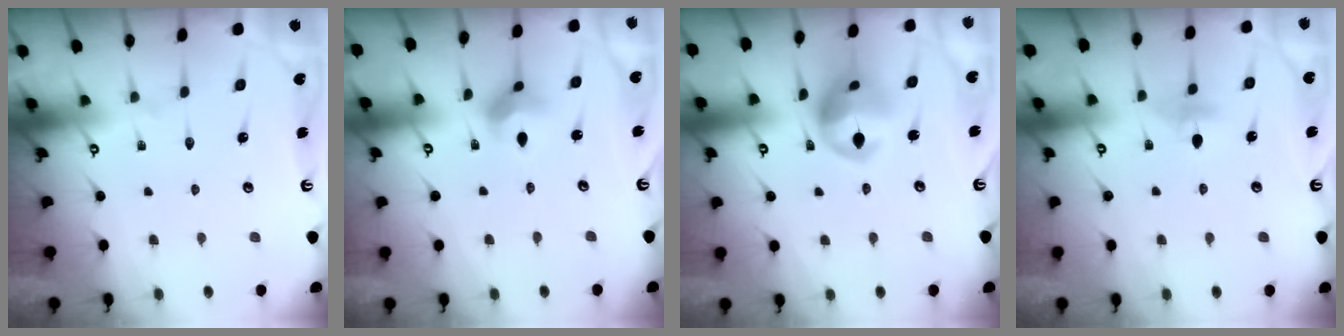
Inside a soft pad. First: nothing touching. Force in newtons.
{"total": 5.4, "press": 5.3, "slide": 0.6}
{"total": 12.2, "press": 12.1, "slide": 1.4}
{"total": 3.2, "press": 3.1, "slide": 0.8}